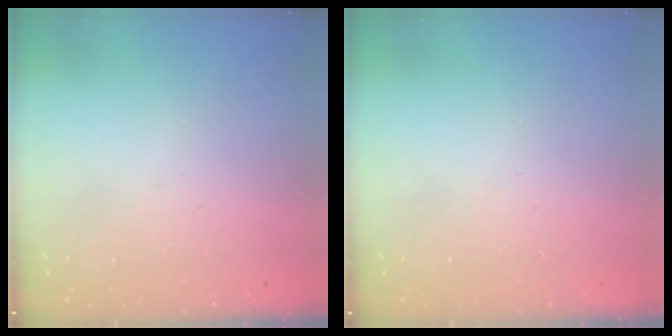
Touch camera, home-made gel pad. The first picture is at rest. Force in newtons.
{"total": 0.0}